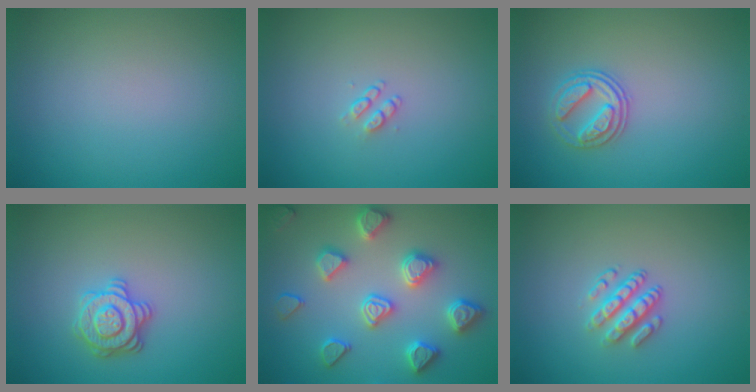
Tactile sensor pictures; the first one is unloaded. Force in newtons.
{"total": 1.1, "press": 0.7, "slide": 0.8}
{"total": 2.6, "press": 2.5, "slide": 0.7}
{"total": 2.9, "press": 2.8, "slide": 0.6}
{"total": 4.7, "press": 4.6, "slide": 0.6}
{"total": 2.9, "press": 2.5, "slide": 1.5}